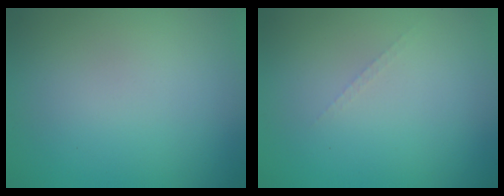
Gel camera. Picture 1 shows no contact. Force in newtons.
{"total": 0.6, "press": 0.6, "slide": 0.1}